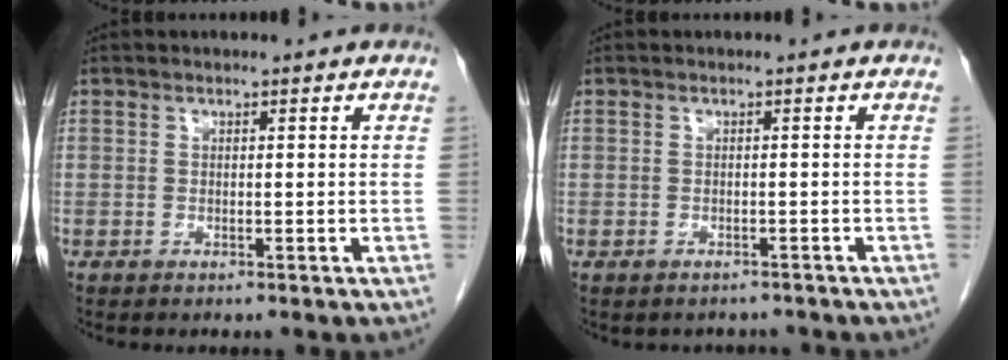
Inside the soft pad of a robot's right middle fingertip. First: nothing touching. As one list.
[{"total": 1.9, "force": [-1.7, 0.9, 0.0], "torque": [-0.001, 0.001, -0.024]}]